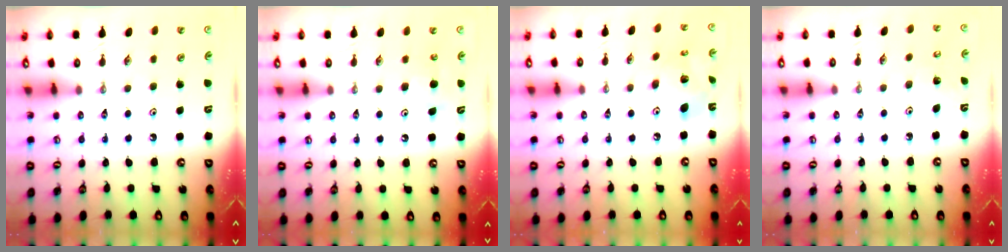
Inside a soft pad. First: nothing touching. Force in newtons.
{"total": 5.8, "press": 5.7, "slide": 1.0}
{"total": 11.2, "press": 11.1, "slide": 0.8}
{"total": 3.7, "press": 3.7, "slide": 0.2}